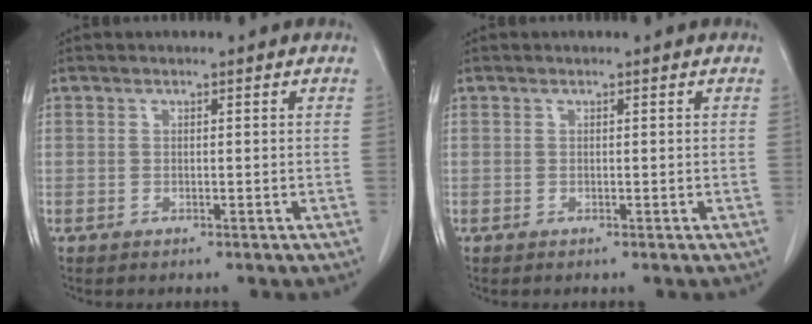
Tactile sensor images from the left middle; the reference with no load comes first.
{"total": 0.0}